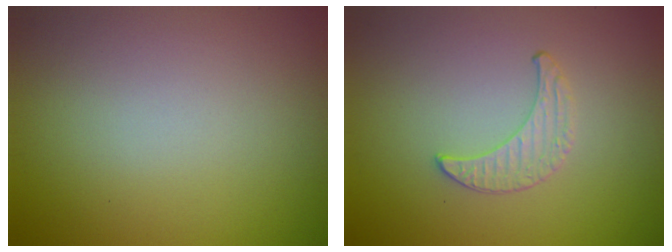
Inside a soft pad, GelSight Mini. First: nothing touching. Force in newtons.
{"total": 1.0, "press": 1.0, "slide": 0.3}